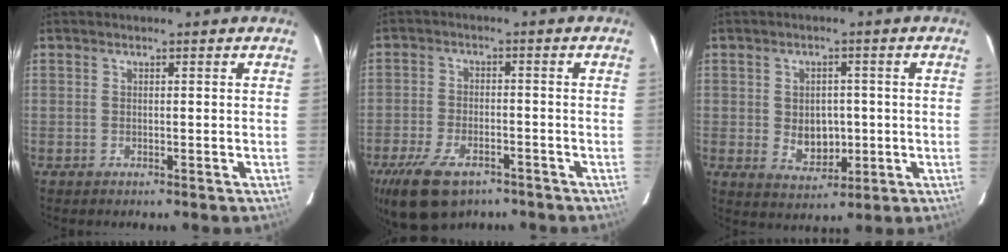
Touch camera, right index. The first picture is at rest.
{"total": 12.9, "force": [-8.5, 6.4, 7.2], "torque": [-0.171, -0.023, -0.147]}
{"total": 6.3, "force": [-0.6, 4.9, 3.9], "torque": [-0.071, -0.003, 0.006]}